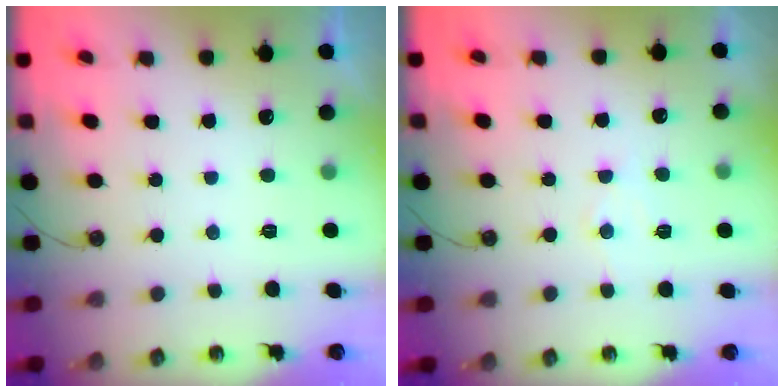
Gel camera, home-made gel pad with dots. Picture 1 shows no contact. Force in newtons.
{"total": 5.4, "press": 5.4, "slide": 0.6}